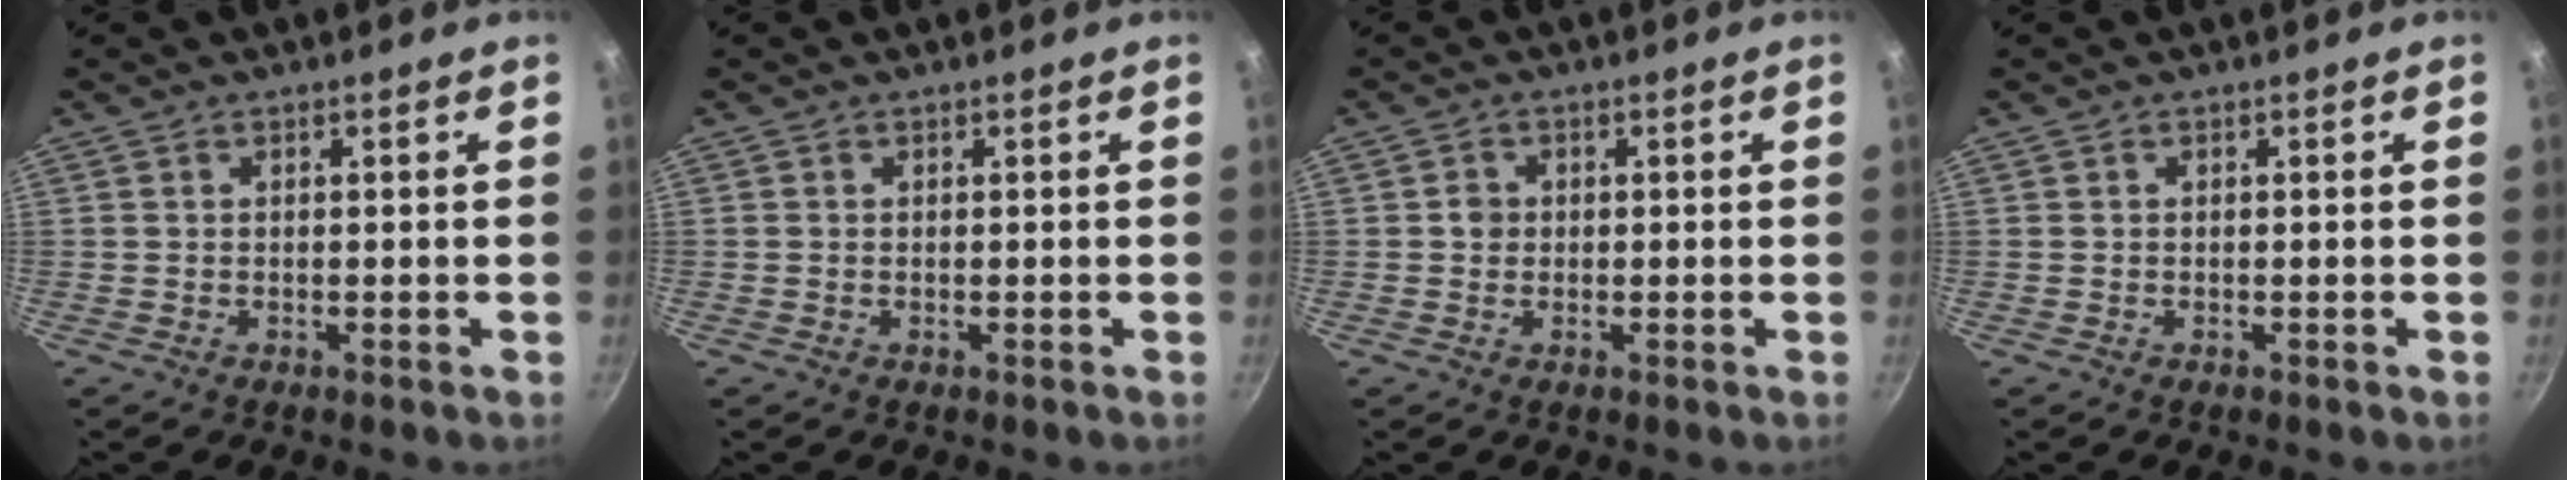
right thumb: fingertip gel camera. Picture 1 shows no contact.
{"total": 0.0}
{"total": 2.0, "force": [0.0, 1.8, 0.7], "torque": [-0.004, 0.007, -0.001]}
{"total": 0.0}